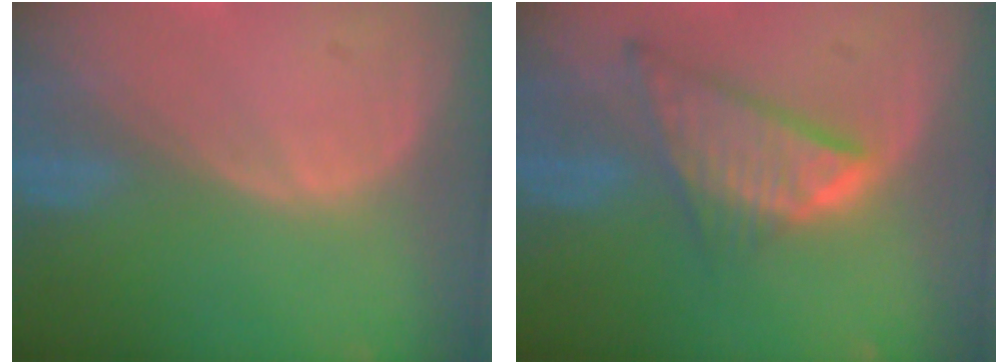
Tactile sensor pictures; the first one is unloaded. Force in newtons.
{"total": 8.7, "press": 7.4, "slide": 4.6}